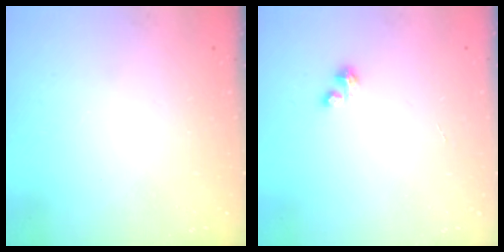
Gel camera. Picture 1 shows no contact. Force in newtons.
{"total": 0.9, "press": 0.9, "slide": 0.3}